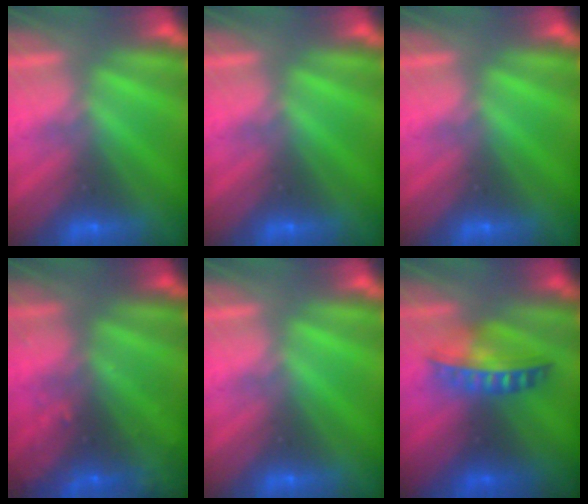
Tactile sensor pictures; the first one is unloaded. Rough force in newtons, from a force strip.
{"total": 0.0}
{"total": 0.0}
{"total": 9.3}
{"total": 0.0}
{"total": 7.0}